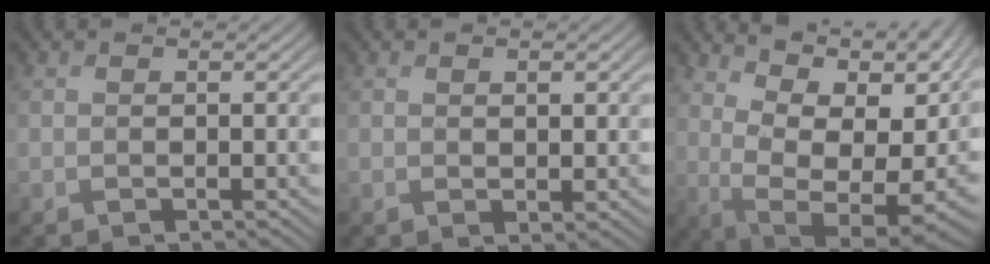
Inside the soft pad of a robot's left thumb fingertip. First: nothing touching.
{"total": 1.6, "force": [0.5, 0.9, 1.2], "torque": [-0.020, -0.004, 0.011]}
{"total": 16.0, "force": [5.6, 8.1, 12.6], "torque": [-0.184, 0.017, 0.115]}